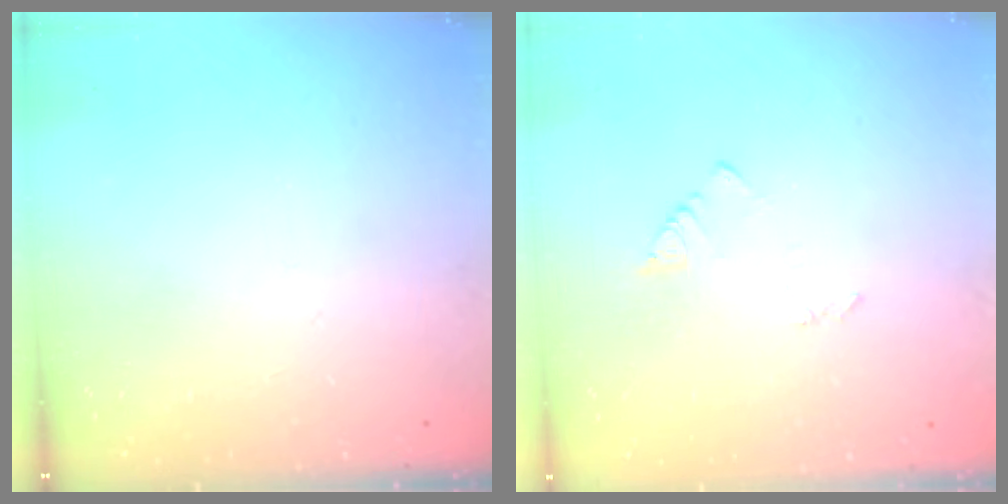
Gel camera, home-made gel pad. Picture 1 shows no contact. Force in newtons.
{"total": 3.7, "press": 3.7, "slide": 0.3}